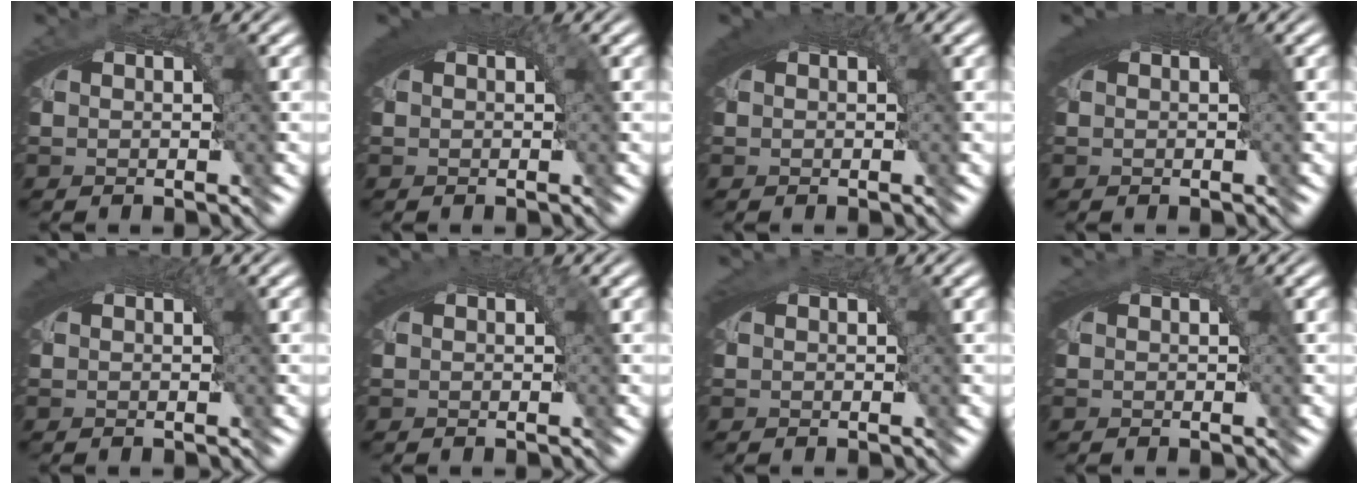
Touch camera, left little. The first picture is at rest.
{"total": 2.6, "force": [1.1, 0.7, 2.3], "torque": [-0.029, 0.009, 0.016]}
{"total": 2.0, "force": [0.9, 0.3, 1.8], "torque": [-0.023, 0.007, 0.014]}
{"total": 3.0, "force": [1.2, 0.8, 2.6], "torque": [-0.029, 0.012, 0.016]}
{"total": 2.3, "force": [1.0, 0.5, 2.0], "torque": [-0.024, 0.009, 0.015]}
{"total": 1.5, "force": [0.7, 0.1, 1.3], "torque": [-0.018, 0.005, 0.012]}
{"total": 1.1, "force": [0.5, 0.1, 0.9], "torque": [-0.014, 0.004, 0.009]}
{"total": 0.7, "force": [0.3, 0.2, 0.7], "torque": [-0.011, 0.002, 0.005]}